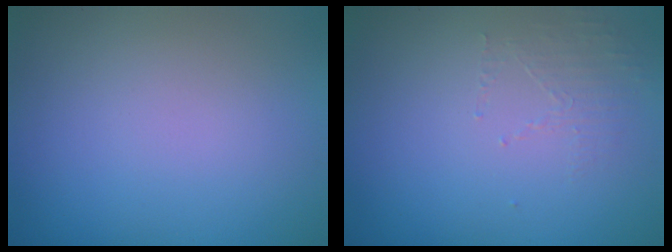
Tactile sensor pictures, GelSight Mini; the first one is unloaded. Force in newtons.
{"total": 1.4, "press": 0.4, "slide": 1.4}